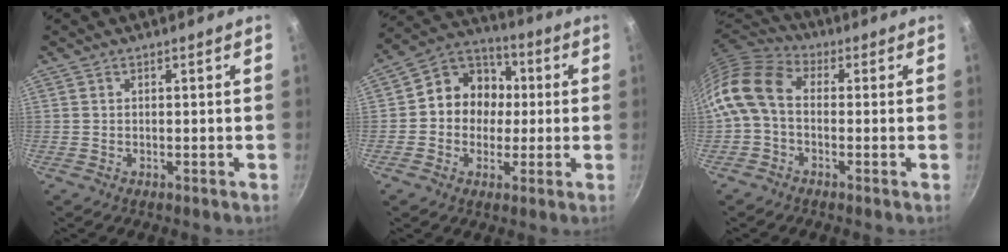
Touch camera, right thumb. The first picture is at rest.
{"total": 11.9, "force": [0.3, 10.5, 5.6], "torque": [-0.040, 0.028, -0.017]}
{"total": 11.6, "force": [-0.9, 8.1, 8.3], "torque": [-0.167, 0.033, -0.038]}